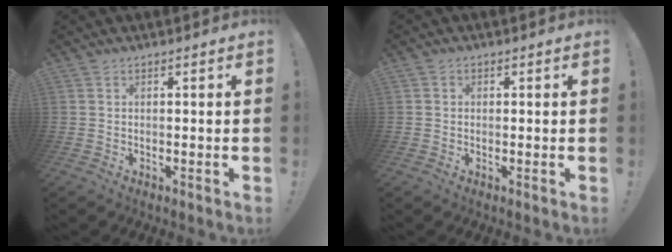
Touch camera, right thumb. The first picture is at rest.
{"total": 1.2, "force": [-0.1, 1.1, 0.5], "torque": [-0.004, 0.002, -0.004]}